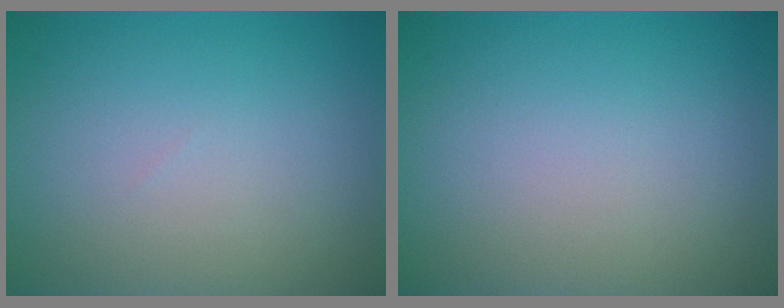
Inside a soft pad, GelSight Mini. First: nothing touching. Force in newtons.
{"total": 0.0}